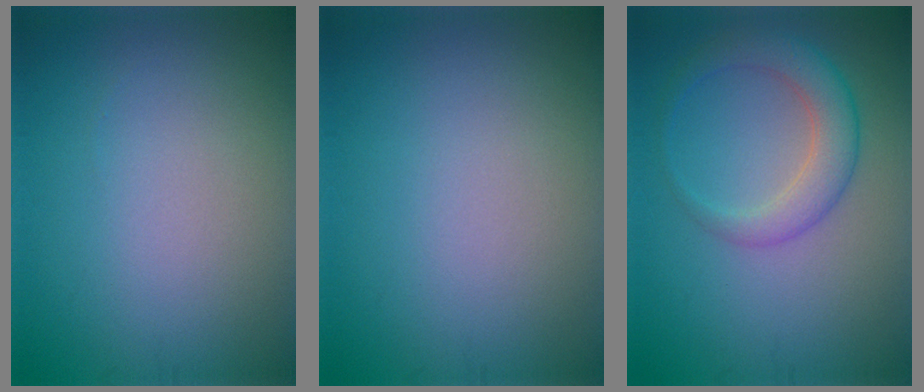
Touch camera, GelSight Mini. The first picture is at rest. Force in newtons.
{"total": 0.0}
{"total": 3.7, "press": 3.7, "slide": 0.2}